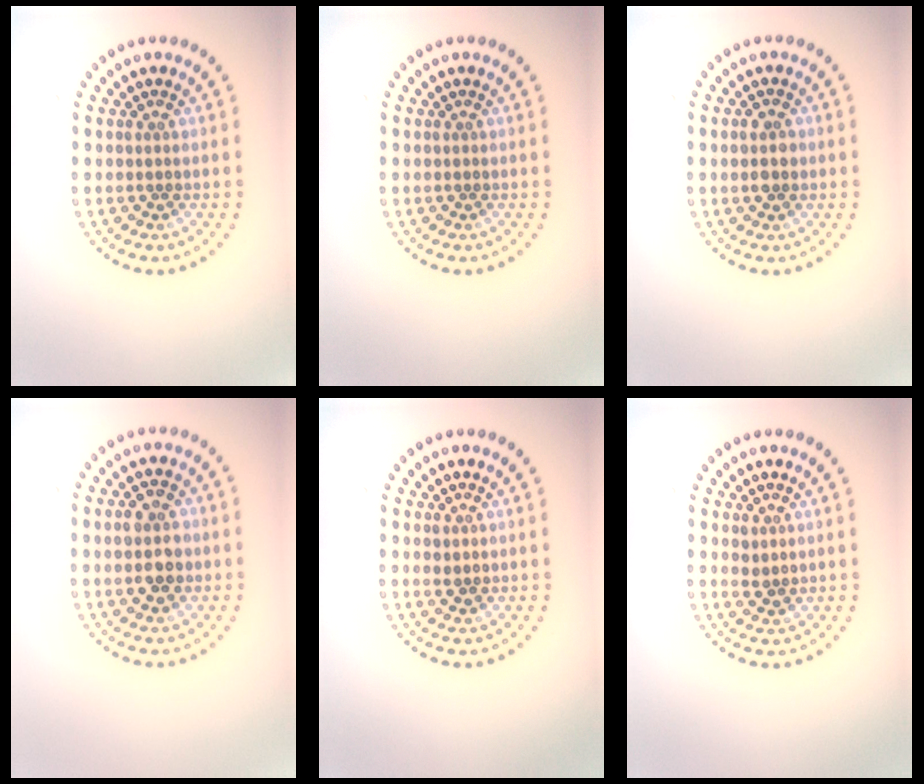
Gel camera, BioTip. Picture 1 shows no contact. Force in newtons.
{"total": 0.0}
{"total": 2.3, "press": 2.3, "slide": 0.1}
{"total": 3.7, "press": 3.7, "slide": 0.1}
{"total": 0.8, "press": 0.8, "slide": 0.2}
{"total": 1.1, "press": 1.1, "slide": 0.4}